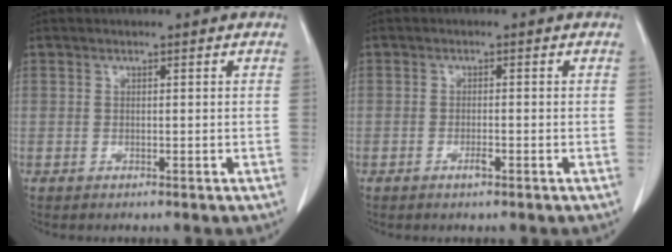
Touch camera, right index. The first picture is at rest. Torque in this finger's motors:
{"motor_torque": [-0.11, 0.11, -0.06, 0.02]}